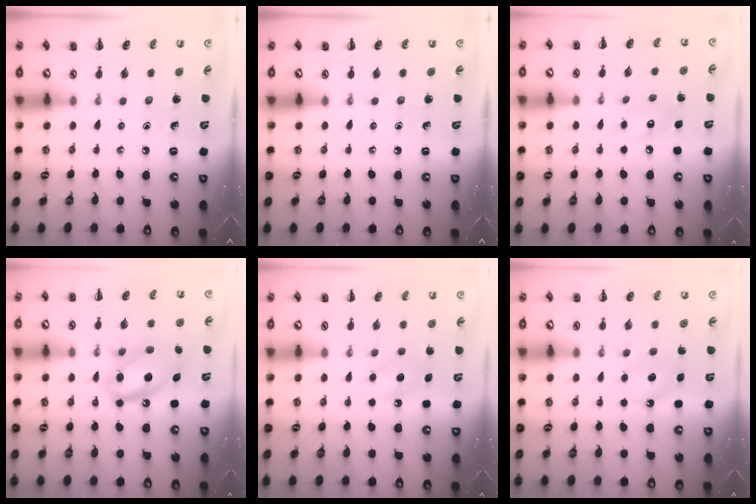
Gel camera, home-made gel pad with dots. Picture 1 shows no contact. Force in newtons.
{"total": 0.0}
{"total": 6.9, "press": 6.8, "slide": 1.4}
{"total": 14.5, "press": 14.3, "slide": 2.7}
{"total": 7.6, "press": 7.4, "slide": 1.8}
{"total": 7.2, "press": 7.0, "slide": 1.9}